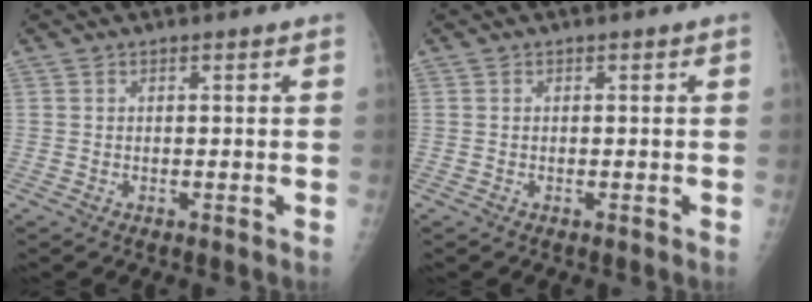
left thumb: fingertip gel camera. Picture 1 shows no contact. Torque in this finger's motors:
{"motor_torque": [0.10, -0.08, -0.01, -0.04, 0.00]}